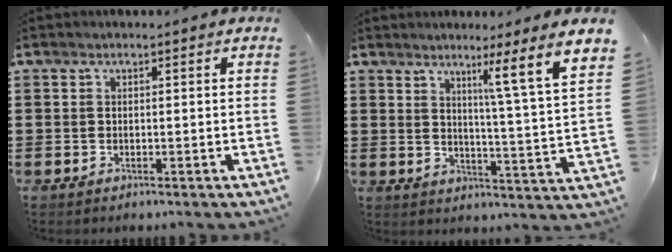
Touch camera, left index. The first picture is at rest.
{"total": 6.2, "force": [4.4, -2.3, 3.7], "torque": [-0.048, -0.062, 0.051]}